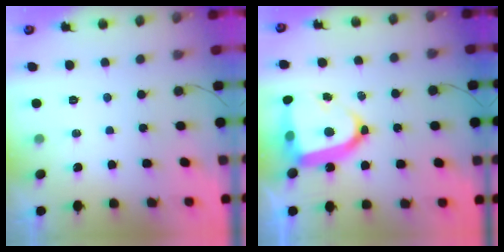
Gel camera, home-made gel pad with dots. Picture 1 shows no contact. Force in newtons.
{"total": 18.2, "press": 18.2, "slide": 0.7}